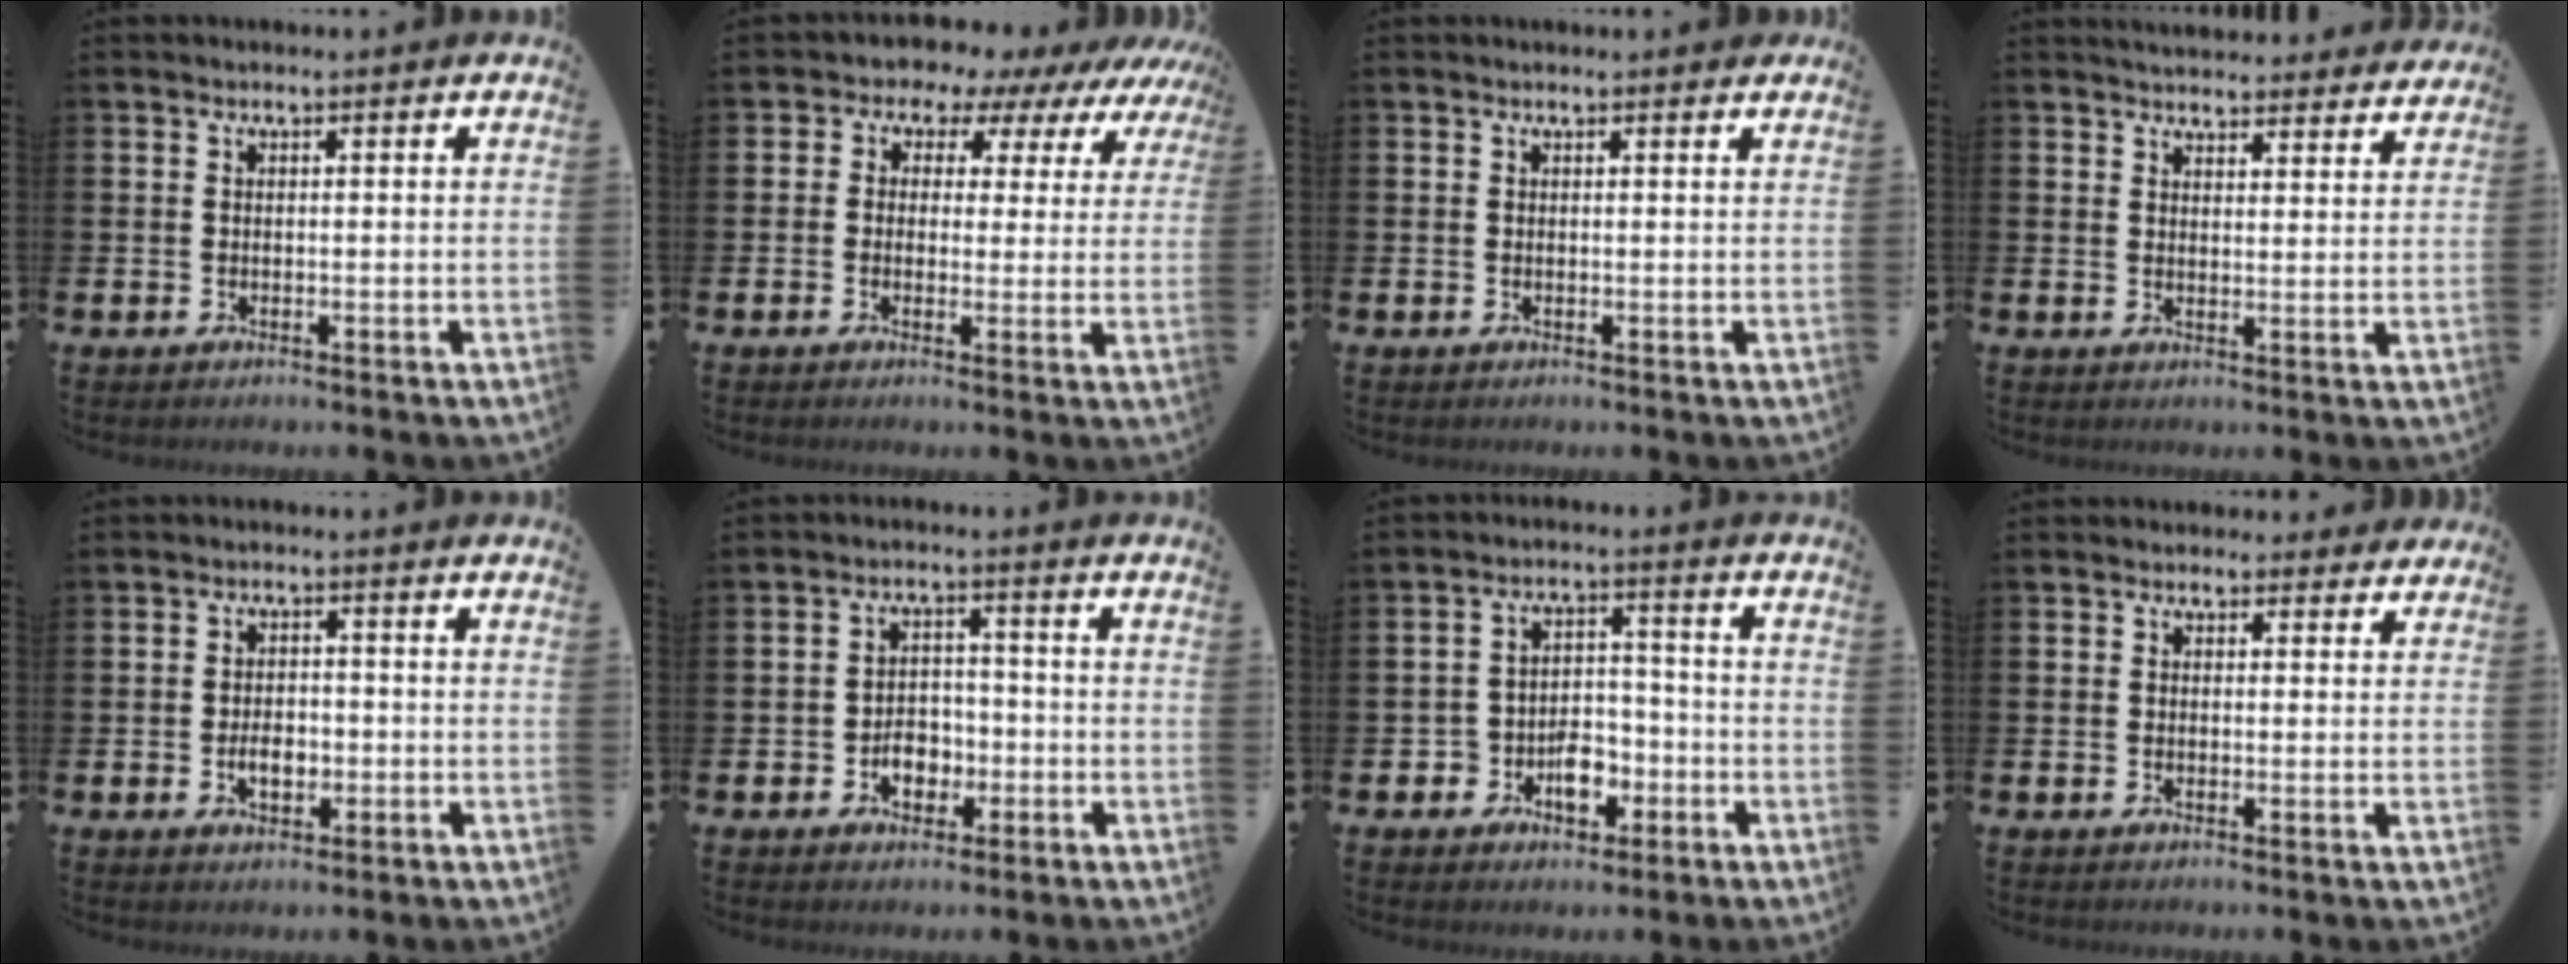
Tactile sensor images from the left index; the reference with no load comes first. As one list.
[{"total": 4.4, "force": [3.2, 2.9, 0.5], "torque": [-0.039, -0.032, 0.049]}, {"total": 0.7, "force": [0.6, 0.1, 0.3], "torque": [0.002, -0.001, 0.009]}, {"total": 4.4, "force": [4.3, 0.6, 0.2], "torque": [-0.005, -0.029, 0.077]}, {"total": 3.3, "force": [-0.8, 2.1, 2.4], "torque": [-0.030, -0.004, -0.019]}, {"total": 3.9, "force": [-1.5, 2.9, 2.2], "torque": [-0.029, 0.000, -0.035]}, {"total": 5.2, "force": [-2.5, 3.7, 2.7], "torque": [-0.042, 0.008, -0.050]}, {"total": 1.5, "force": [1.3, 0.8, 0.1], "torque": [0.011, 0.000, 0.020]}]